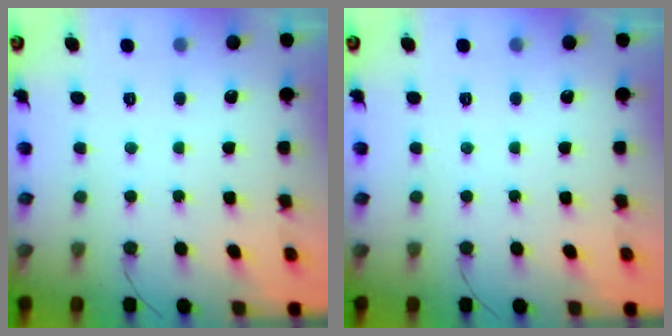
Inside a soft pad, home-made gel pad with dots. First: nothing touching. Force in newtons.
{"total": 0.0}